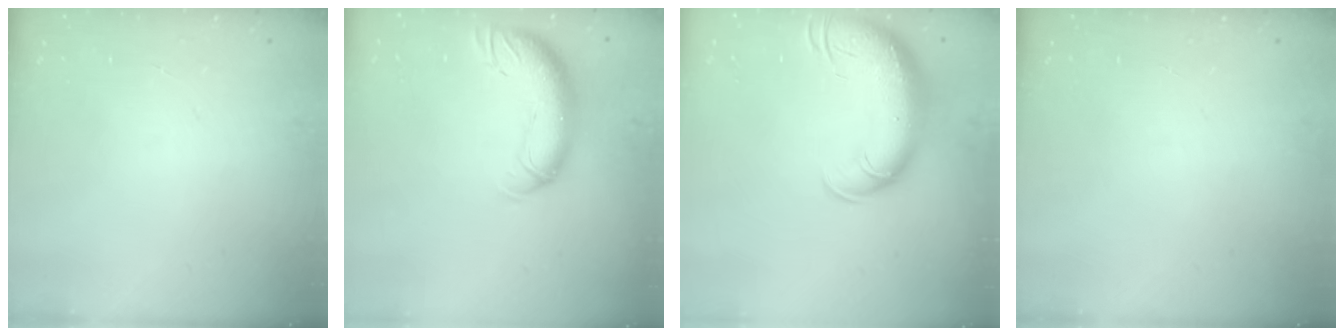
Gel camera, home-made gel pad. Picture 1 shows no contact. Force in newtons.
{"total": 13.3, "press": 13.0, "slide": 2.9}
{"total": 15.1, "press": 14.7, "slide": 3.6}
{"total": 0.0}